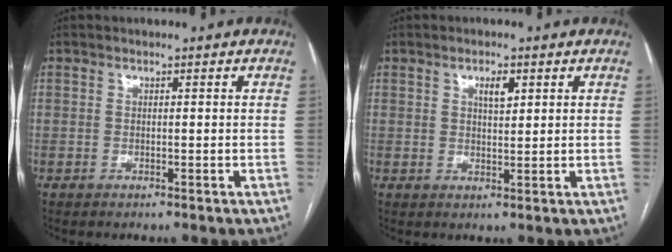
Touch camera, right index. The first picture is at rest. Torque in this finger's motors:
{"motor_torque": [0.40, 0.27, 0.04, 0.05]}